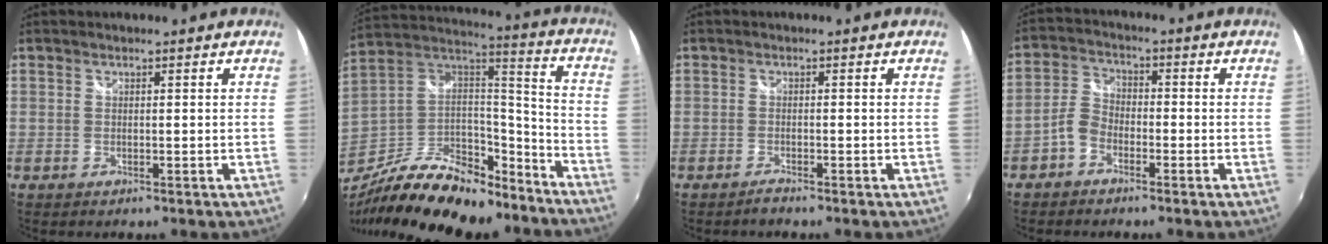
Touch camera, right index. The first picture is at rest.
{"total": 27.7, "force": [-19.7, 12.1, 15.2], "torque": [-0.296, 0.010, -0.308]}
{"total": 1.3, "force": [-1.2, 0.0, 0.4], "torque": [-0.012, -0.004, -0.025]}
{"total": 4.6, "force": [-2.8, 3.0, 2.0], "torque": [-0.044, 0.015, -0.059]}